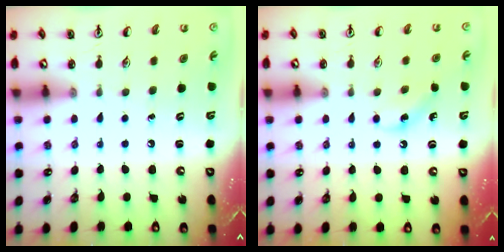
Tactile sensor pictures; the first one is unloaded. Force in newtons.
{"total": 5.0, "press": 4.8, "slide": 1.5}